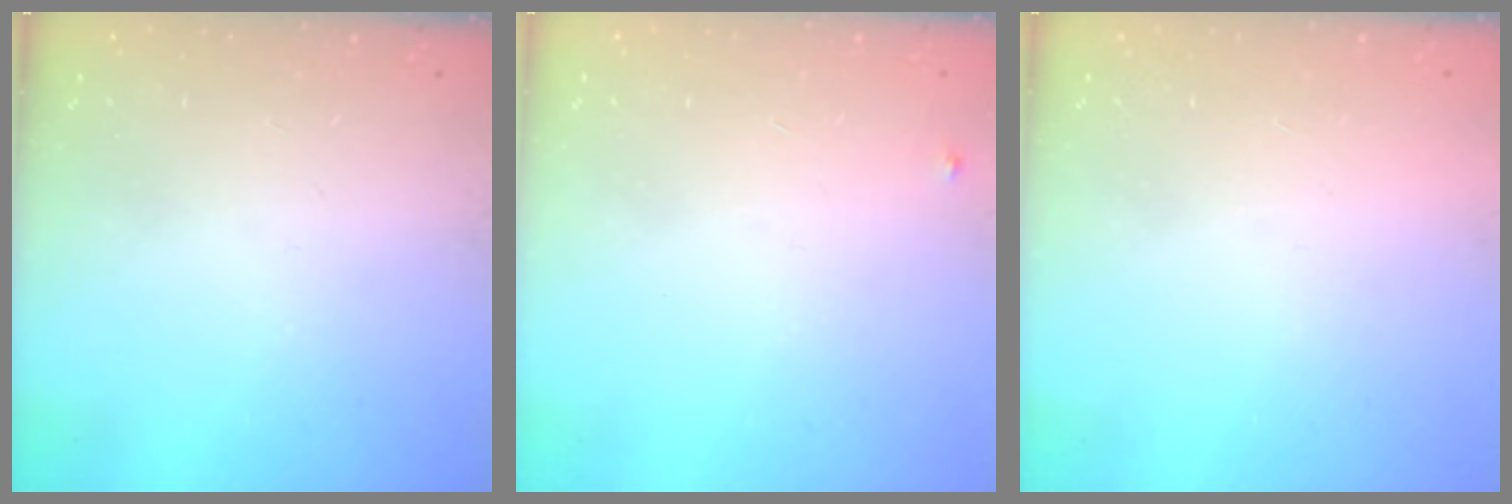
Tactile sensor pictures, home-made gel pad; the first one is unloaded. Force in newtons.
{"total": 3.2, "press": 3.2, "slide": 0.2}
{"total": 1.5, "press": 1.5, "slide": 0.1}